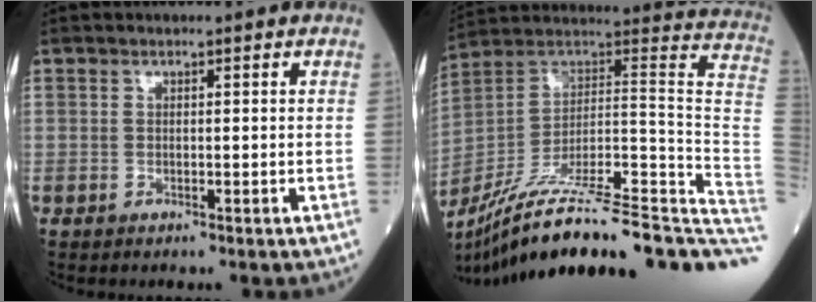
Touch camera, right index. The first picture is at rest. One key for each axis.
{"total": 35.3, "fx": -26.5, "fy": 1.1, "fz": 23.3, "tx": -0.219, "ty": -0.016, "tz": -0.384}